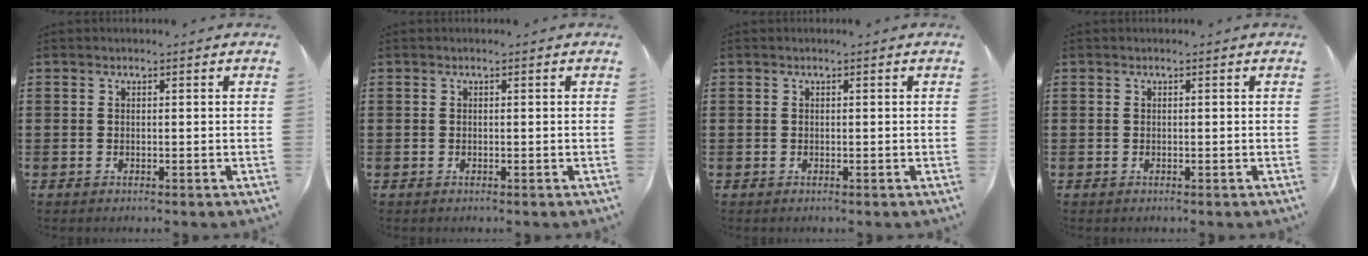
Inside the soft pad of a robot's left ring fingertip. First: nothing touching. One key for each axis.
{"total": 0.0}
{"total": 0.0}
{"total": 0.0}